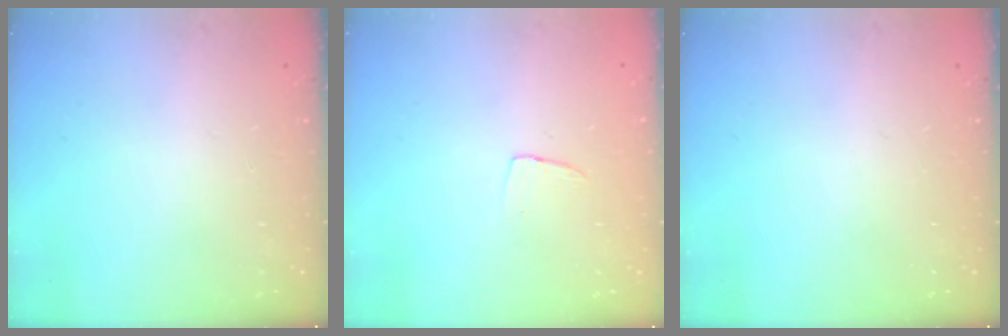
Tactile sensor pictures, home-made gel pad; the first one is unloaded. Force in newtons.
{"total": 2.9, "press": 2.9, "slide": 0.1}
{"total": 0.0}